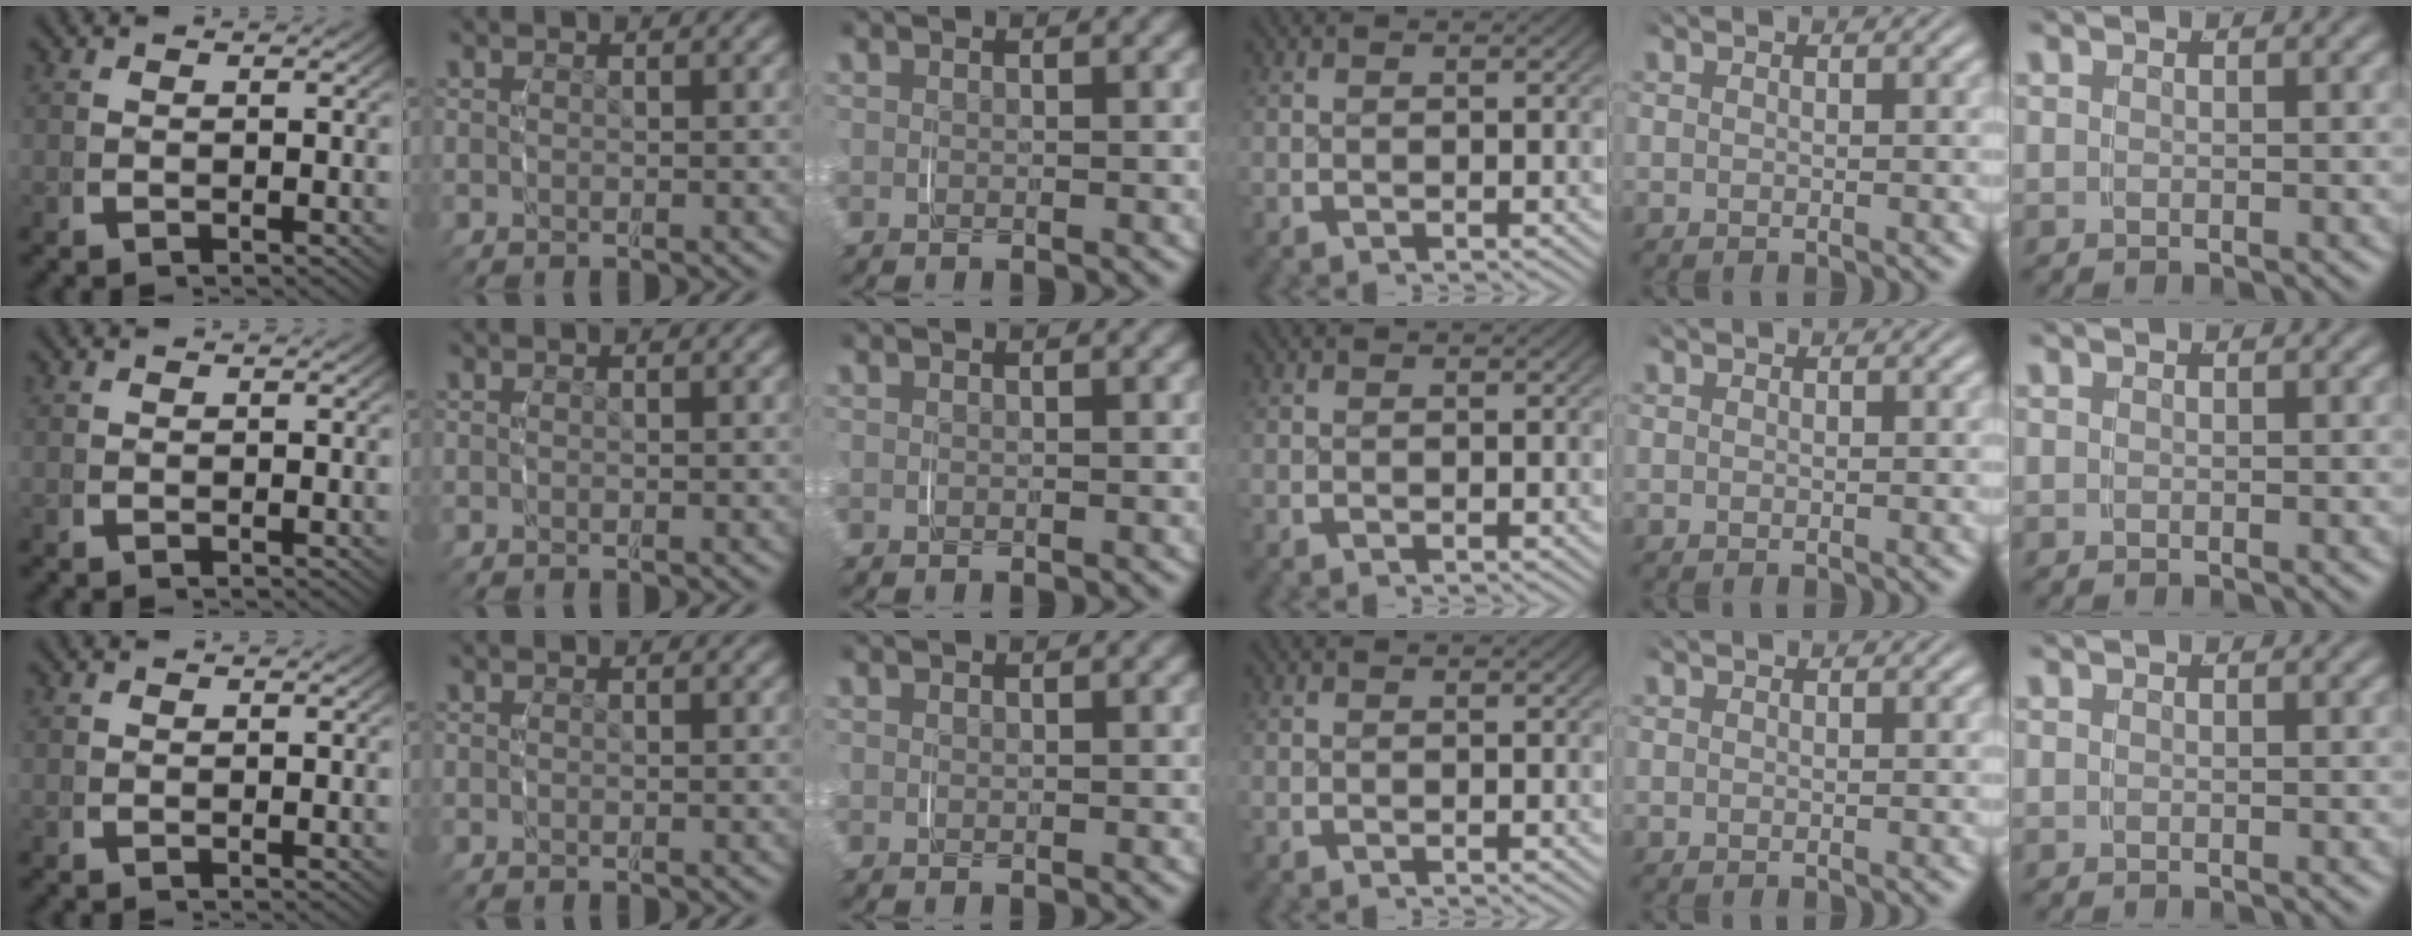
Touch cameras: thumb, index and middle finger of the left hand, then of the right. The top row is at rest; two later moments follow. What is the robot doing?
{"motion": "grasp_and_lifting", "object": "scarf"}